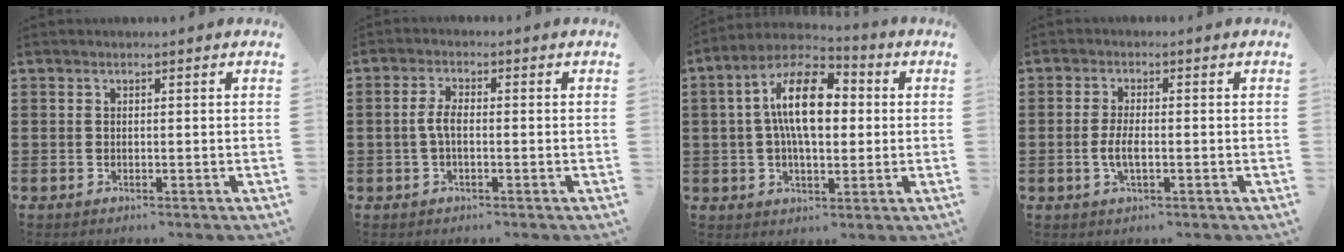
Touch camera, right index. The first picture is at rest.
{"total": 3.2, "force": [-0.5, 1.2, 2.9], "torque": [-0.069, -0.002, -0.014]}
{"total": 12.1, "force": [1.9, 5.8, 10.4], "torque": [-0.213, 0.010, 0.026]}
{"total": 3.2, "force": [-0.7, 1.0, 3.0], "torque": [-0.069, -0.004, -0.017]}